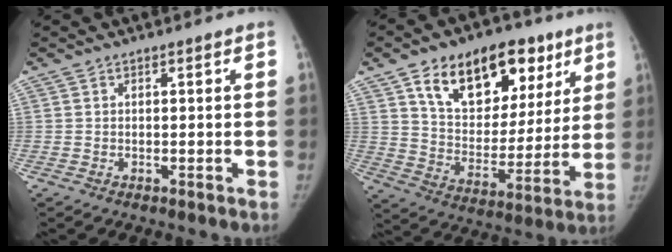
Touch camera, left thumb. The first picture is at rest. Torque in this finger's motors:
{"motor_torque": [0.36, 0.38, 1.47, -1.30, 0.12]}